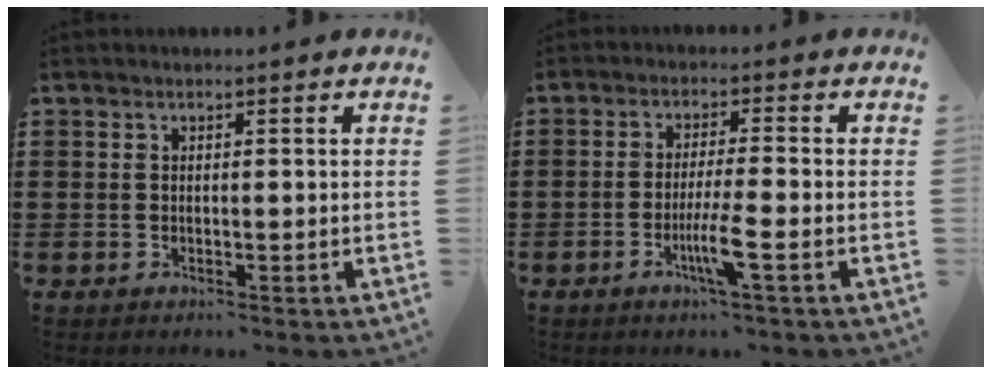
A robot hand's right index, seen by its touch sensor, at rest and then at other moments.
{"total": 5.4, "force": [-2.1, -0.3, 4.9], "torque": [-0.095, -0.019, -0.040]}